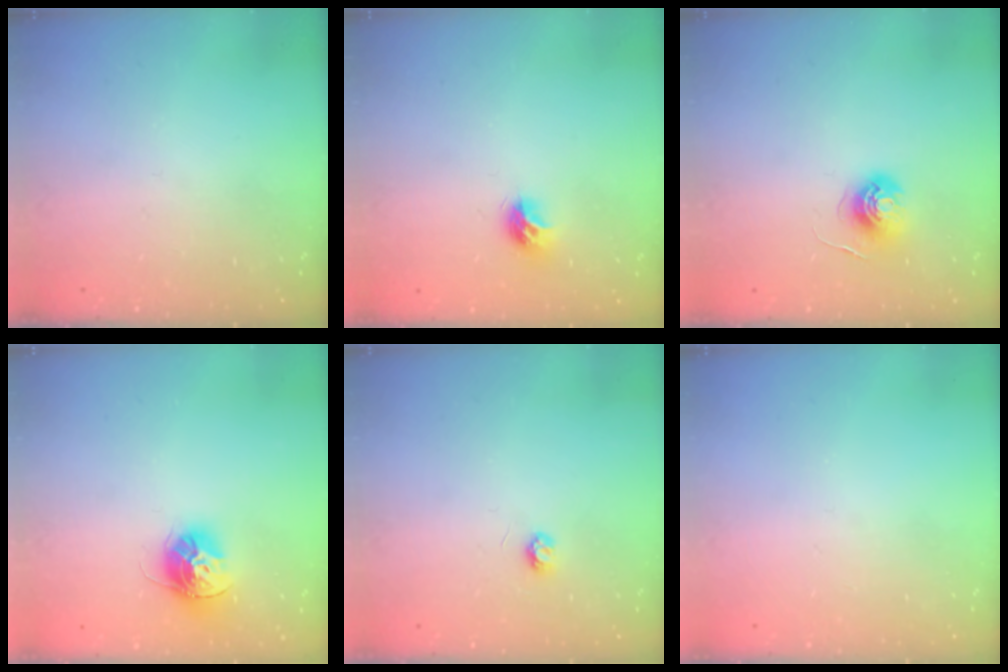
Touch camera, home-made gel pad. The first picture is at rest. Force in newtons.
{"total": 7.5, "press": 7.5, "slide": 0.1}
{"total": 6.0, "press": 6.0, "slide": 0.3}
{"total": 12.1, "press": 12.1, "slide": 0.5}
{"total": 3.2, "press": 3.2, "slide": 0.3}
{"total": 0.0}